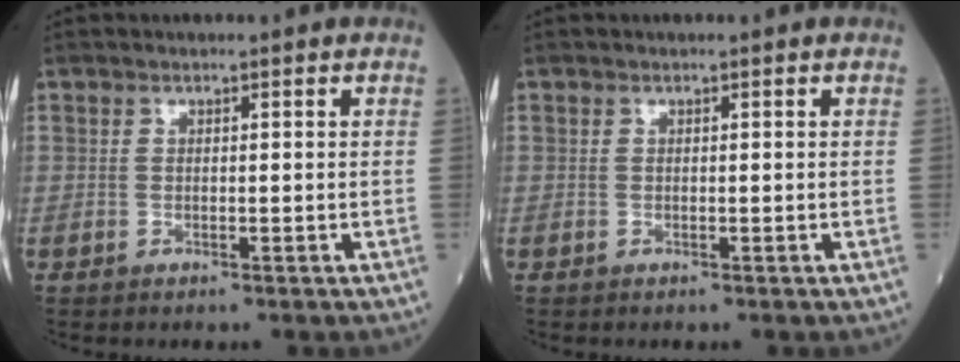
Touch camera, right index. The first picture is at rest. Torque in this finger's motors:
{"motor_torque": [0.01, -0.01, 0.00, 0.01]}